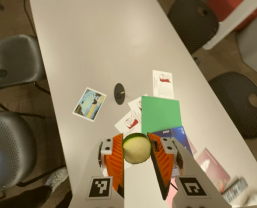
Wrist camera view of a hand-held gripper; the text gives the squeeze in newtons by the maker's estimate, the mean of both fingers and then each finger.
{"total": 13.9, "left": 14.2, "right": 13.6}